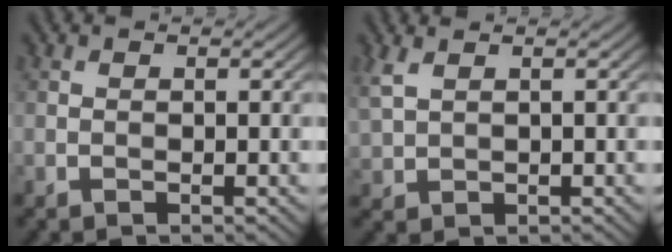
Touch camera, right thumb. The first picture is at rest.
{"total": 2.9, "force": [1.6, 1.4, 2.0], "torque": [-0.064, 0.008, 0.039]}